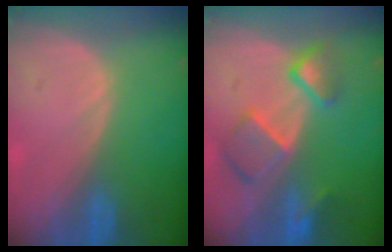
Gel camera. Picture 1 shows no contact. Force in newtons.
{"total": 7.7, "press": 6.7, "slide": 3.9}